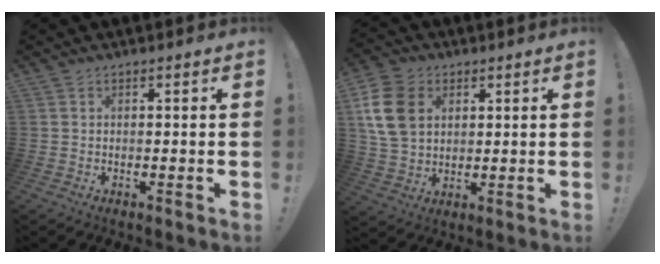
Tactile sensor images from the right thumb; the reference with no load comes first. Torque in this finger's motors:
{"motor_torque": [-0.28, 0.70, 0.10, 0.31, 0.10]}